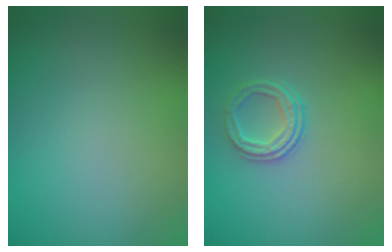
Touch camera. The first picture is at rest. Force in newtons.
{"total": 2.4, "press": 1.7, "slide": 1.7}